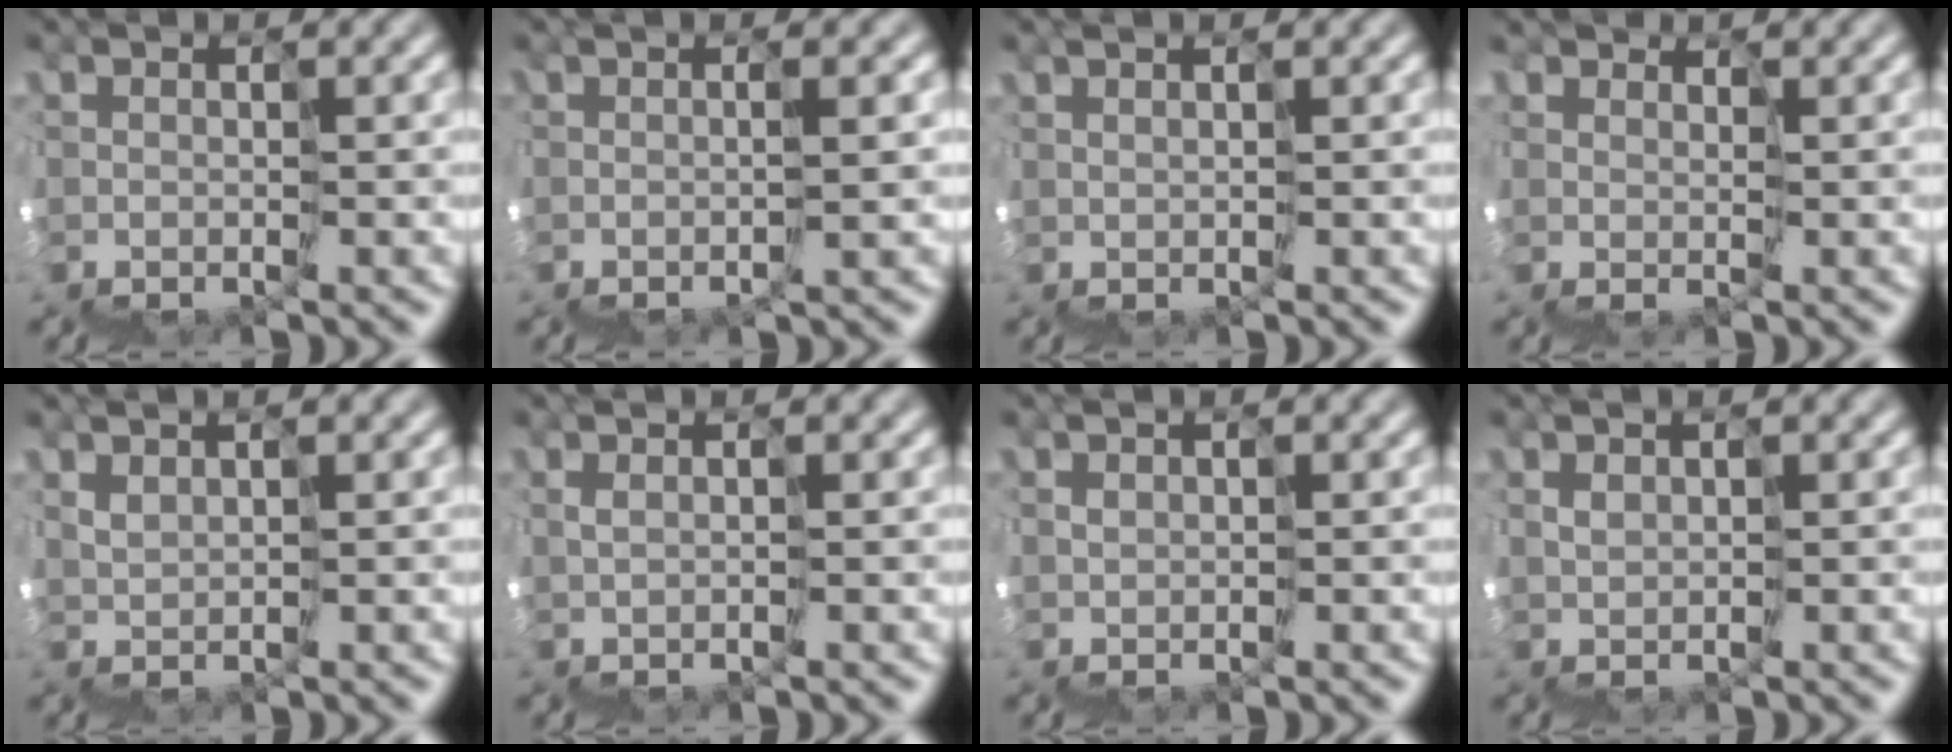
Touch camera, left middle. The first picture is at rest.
{"total": 2.9, "force": [1.1, 0.3, 2.7], "torque": [-0.017, 0.017, 0.024]}
{"total": 1.0, "force": [0.8, -0.5, 0.2], "torque": [-0.003, 0.010, 0.021]}
{"total": 1.7, "force": [1.6, 0.0, -0.4], "torque": [0.002, 0.013, 0.031]}
{"total": 1.4, "force": [1.4, -0.4, 0.1], "torque": [-0.006, 0.018, 0.033]}
{"total": 0.9, "force": [0.6, -0.6, 0.3], "torque": [-0.008, 0.009, 0.014]}
{"total": 0.9, "force": [0.7, 0.4, 0.4], "torque": [-0.005, 0.013, 0.015]}
{"total": 1.0, "force": [0.9, 0.1, 0.4], "torque": [-0.008, 0.016, 0.018]}